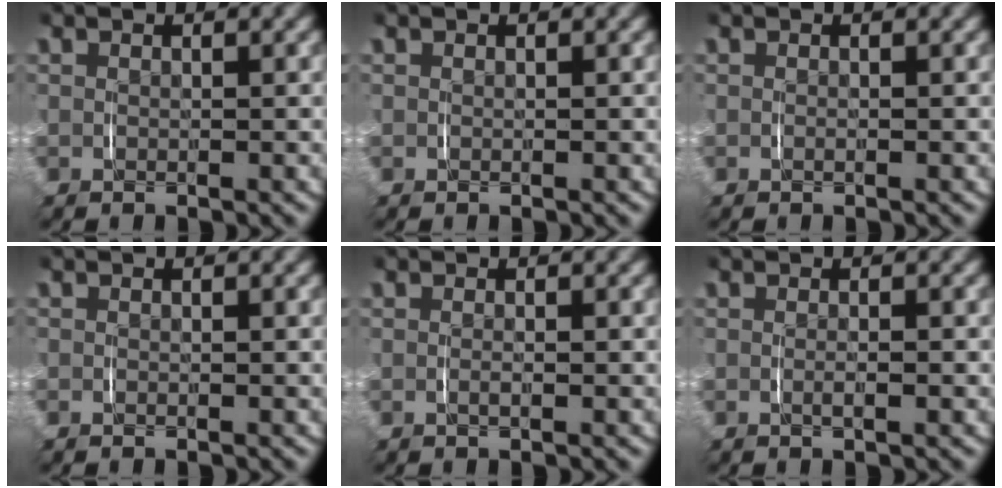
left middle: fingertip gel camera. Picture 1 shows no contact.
{"total": 0.0}
{"total": 0.0}
{"total": 0.0}
{"total": 0.5, "force": [-0.2, -0.1, 0.5], "torque": [-0.012, -0.003, -0.003]}
{"total": 0.8, "force": [-0.3, 0.0, 0.7], "torque": [-0.015, -0.002, -0.005]}